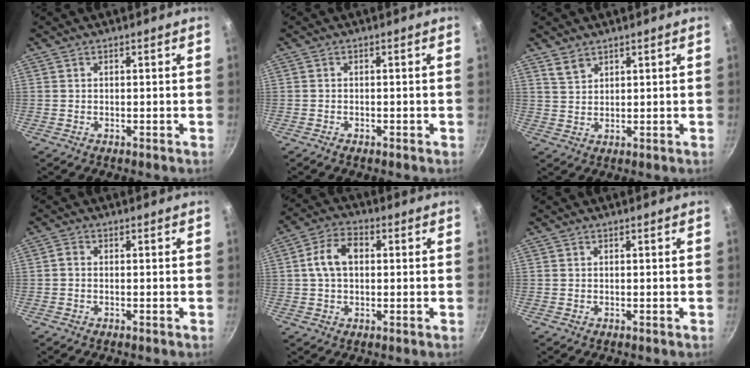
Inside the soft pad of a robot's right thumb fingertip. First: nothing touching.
{"total": 1.3, "force": [-0.8, 0.8, 0.7], "torque": [-0.014, 0.005, -0.015]}
{"total": 3.1, "force": [2.4, 1.5, 1.3], "torque": [-0.022, -0.010, 0.050]}
{"total": 1.0, "force": [-0.3, 0.6, 0.8], "torque": [-0.024, 0.006, -0.009]}
{"total": 7.9, "force": [0.9, 5.3, 5.8], "torque": [-0.092, 0.021, 0.008]}
{"total": 0.0}